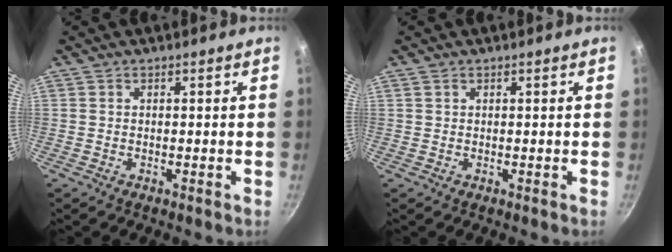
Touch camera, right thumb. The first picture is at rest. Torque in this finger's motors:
{"motor_torque": [-0.08, -0.11, -0.24, 0.20, 0.03]}